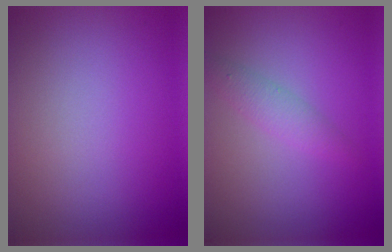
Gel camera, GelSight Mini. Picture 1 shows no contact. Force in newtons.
{"total": 1.8, "press": 1.8, "slide": 0.0}